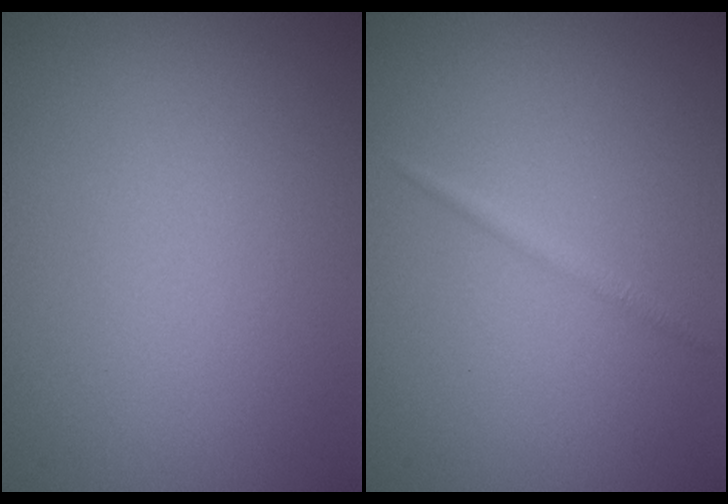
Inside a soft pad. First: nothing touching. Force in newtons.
{"total": 0.8, "press": 0.8, "slide": 0.0}